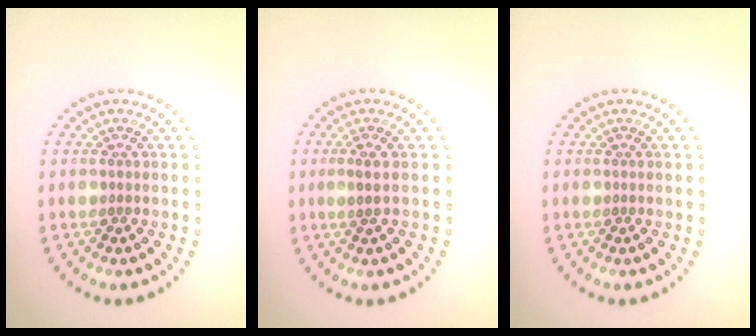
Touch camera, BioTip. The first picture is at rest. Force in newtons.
{"total": 1.2, "press": 1.0, "slide": 0.7}
{"total": 0.0}